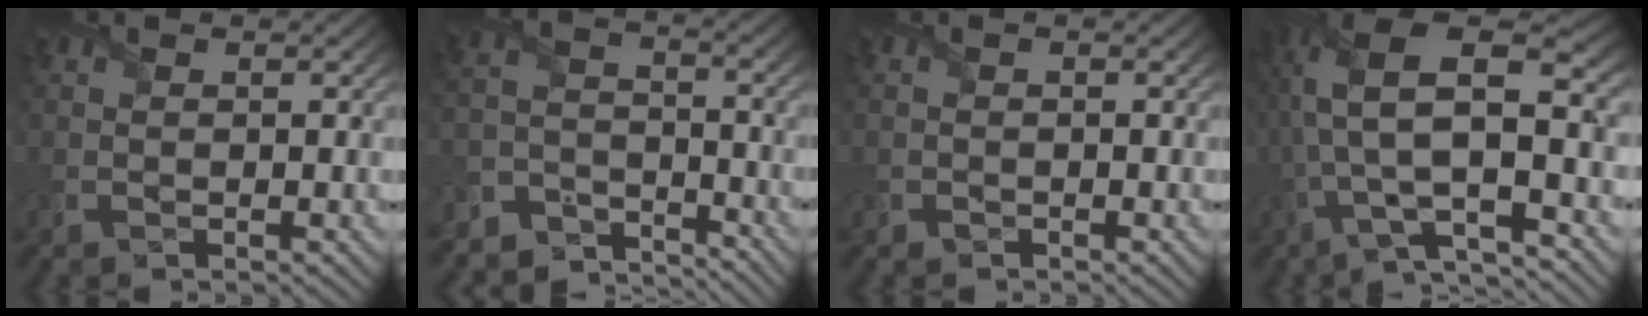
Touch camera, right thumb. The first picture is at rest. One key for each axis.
{"total": 6.8, "fx": -6.3, "fy": 2.2, "fz": 1.0, "tx": -0.019, "ty": -0.010, "tz": -0.133}
{"total": 0.7, "fx": -0.5, "fy": 0.5, "fz": 0.1, "tx": -0.002, "ty": -0.003, "tz": -0.011}
{"total": 14.0, "fx": -1.7, "fy": 5.1, "fz": 13.0, "tx": -0.276, "ty": 0.006, "tz": -0.030}